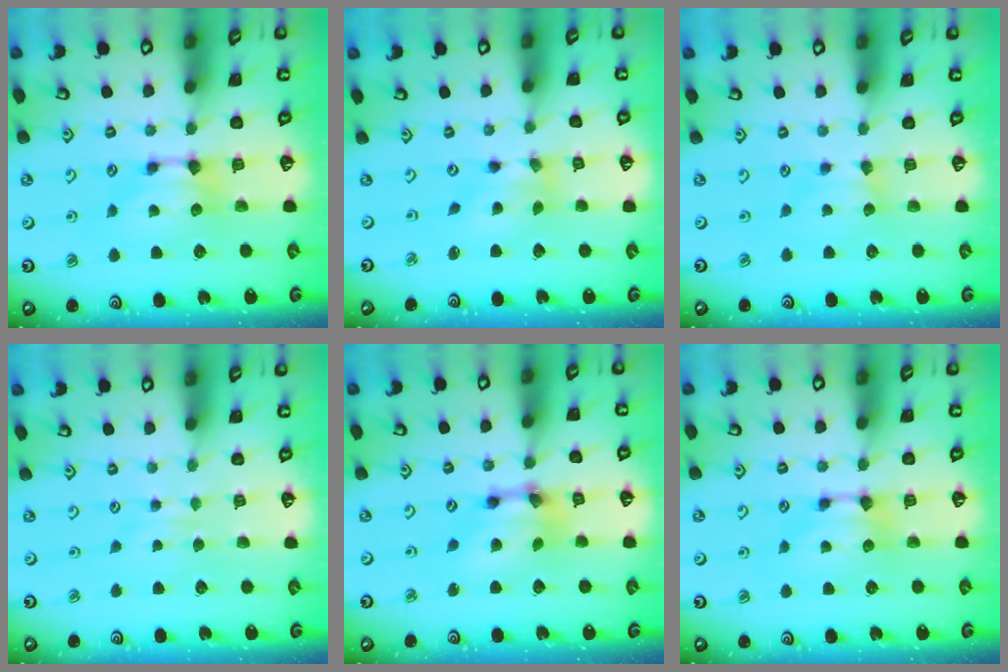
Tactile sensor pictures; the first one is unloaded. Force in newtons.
{"total": 1.9, "press": 1.3, "slide": 1.3}
{"total": 2.0, "press": 2.0, "slide": 0.5}
{"total": 2.4, "press": 2.4, "slide": 0.2}
{"total": 5.1, "press": 4.7, "slide": 1.9}
{"total": 0.0}